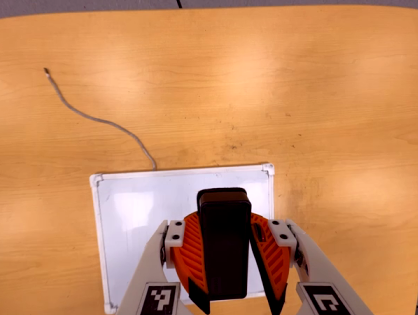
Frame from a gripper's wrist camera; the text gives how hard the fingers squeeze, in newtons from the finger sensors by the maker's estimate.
{"total": 7.6, "left": 8.2, "right": 6.9}